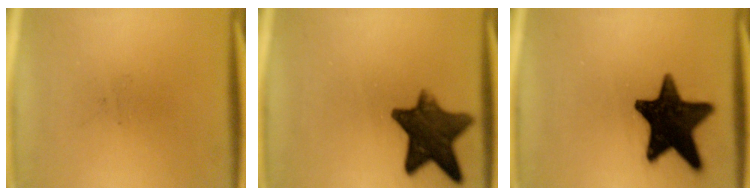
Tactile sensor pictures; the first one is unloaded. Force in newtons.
{"total": 11.6}
{"total": 16.7}